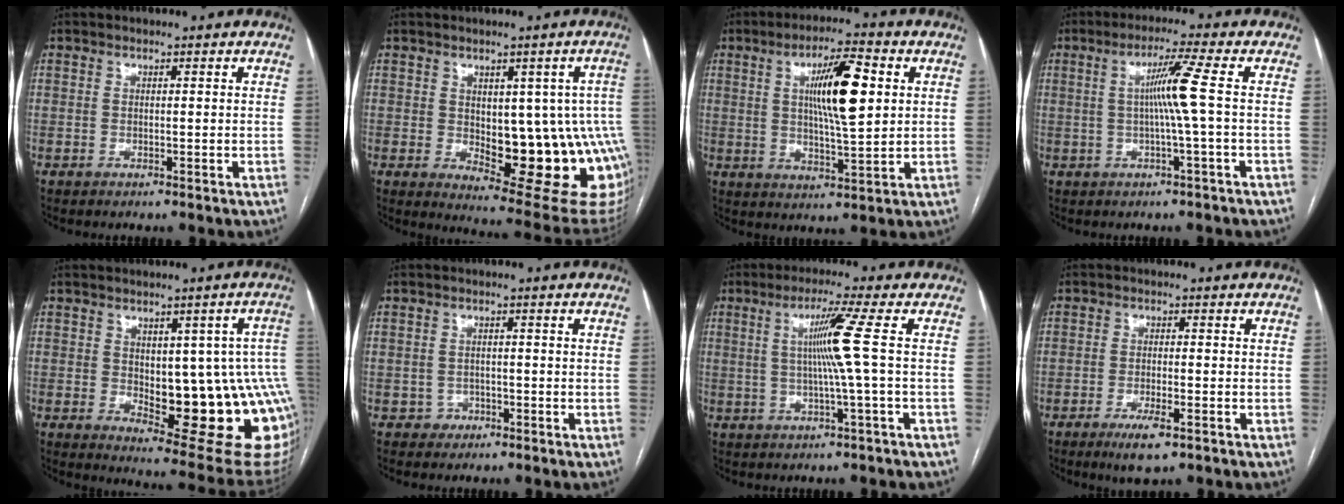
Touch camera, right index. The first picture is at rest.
{"total": 17.3, "force": [-2.0, 6.6, 15.9], "torque": [-0.132, 0.009, 0.000]}
{"total": 11.3, "force": [2.7, 1.9, 10.8], "torque": [-0.186, 0.005, 0.045]}
{"total": 6.1, "force": [0.2, -1.7, 5.9], "torque": [-0.107, 0.005, 0.007]}
{"total": 19.5, "force": [-2.0, 6.4, 18.3], "torque": [-0.151, 0.011, 0.002]}
{"total": 1.8, "force": [-0.9, 1.5, 0.0], "torque": [0.007, 0.008, -0.016]}
{"total": 6.7, "force": [0.7, -2.2, 6.3], "torque": [-0.118, 0.002, 0.017]}
{"total": 4.9, "force": [-2.9, 0.9, 3.9], "torque": [-0.076, -0.010, -0.046]}